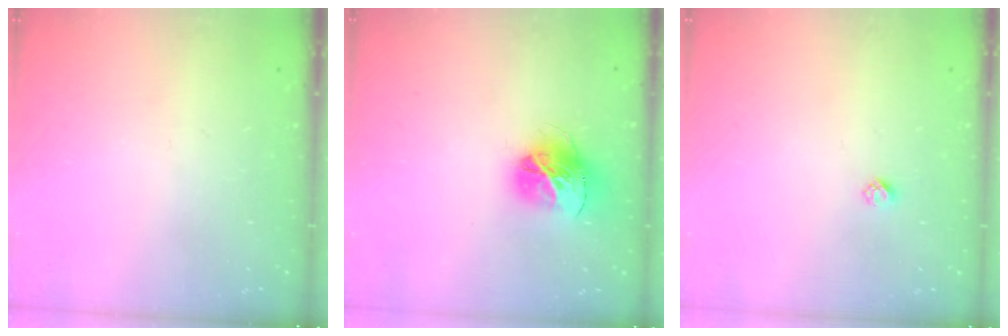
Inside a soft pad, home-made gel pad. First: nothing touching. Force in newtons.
{"total": 15.1, "press": 15.0, "slide": 1.5}
{"total": 2.3, "press": 2.3, "slide": 0.2}